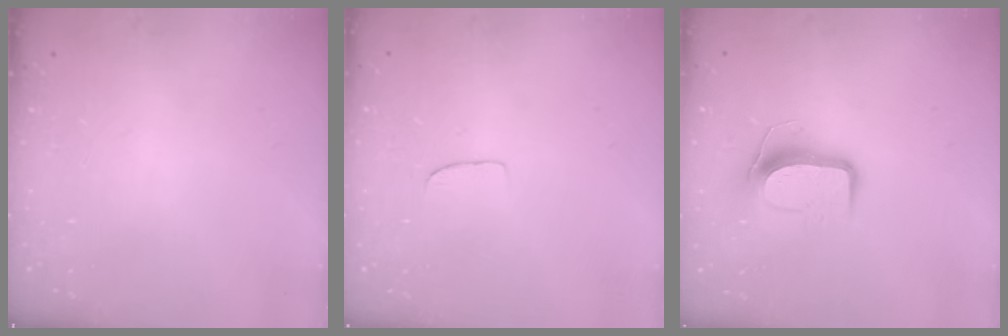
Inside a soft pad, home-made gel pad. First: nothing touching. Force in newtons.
{"total": 5.7, "press": 5.7, "slide": 0.5}
{"total": 9.2, "press": 9.1, "slide": 0.9}